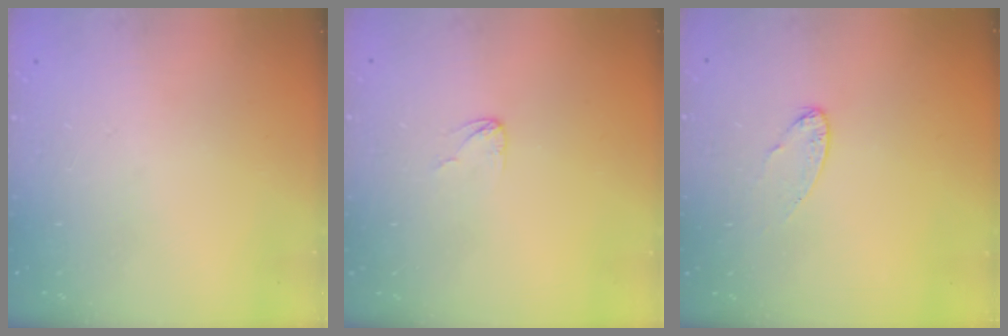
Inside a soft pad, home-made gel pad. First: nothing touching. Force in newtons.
{"total": 2.7, "press": 2.7, "slide": 0.2}
{"total": 5.7, "press": 5.6, "slide": 0.5}